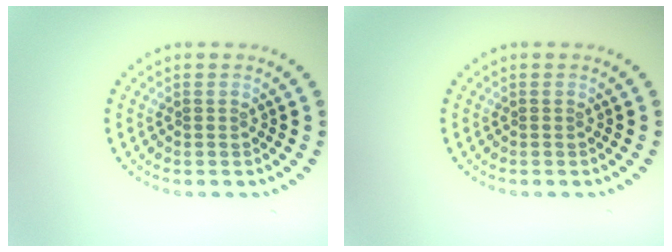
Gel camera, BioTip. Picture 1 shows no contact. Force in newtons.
{"total": 0.0}